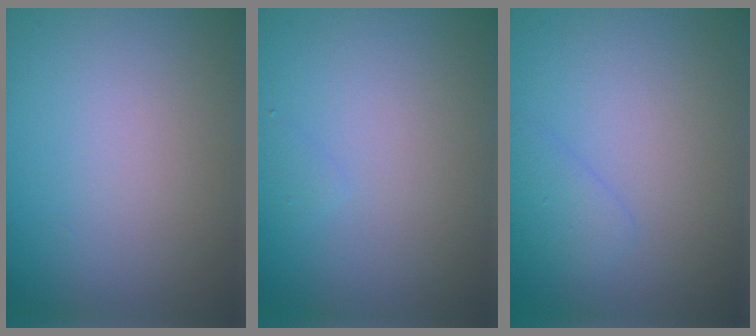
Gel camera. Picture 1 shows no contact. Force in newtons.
{"total": 0.6, "press": 0.6, "slide": 0.0}
{"total": 1.4, "press": 1.4, "slide": 0.2}